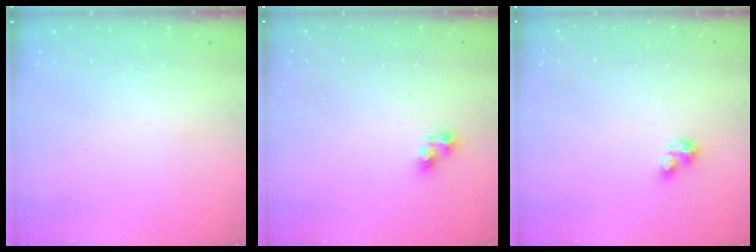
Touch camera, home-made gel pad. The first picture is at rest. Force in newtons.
{"total": 6.7, "press": 6.7, "slide": 0.8}
{"total": 3.4, "press": 3.4, "slide": 0.3}